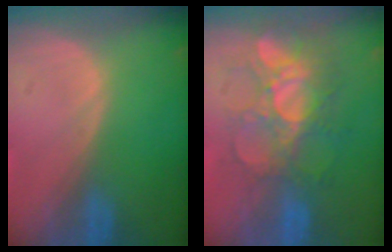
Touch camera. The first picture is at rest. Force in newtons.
{"total": 9.7, "press": 8.5, "slide": 4.6}